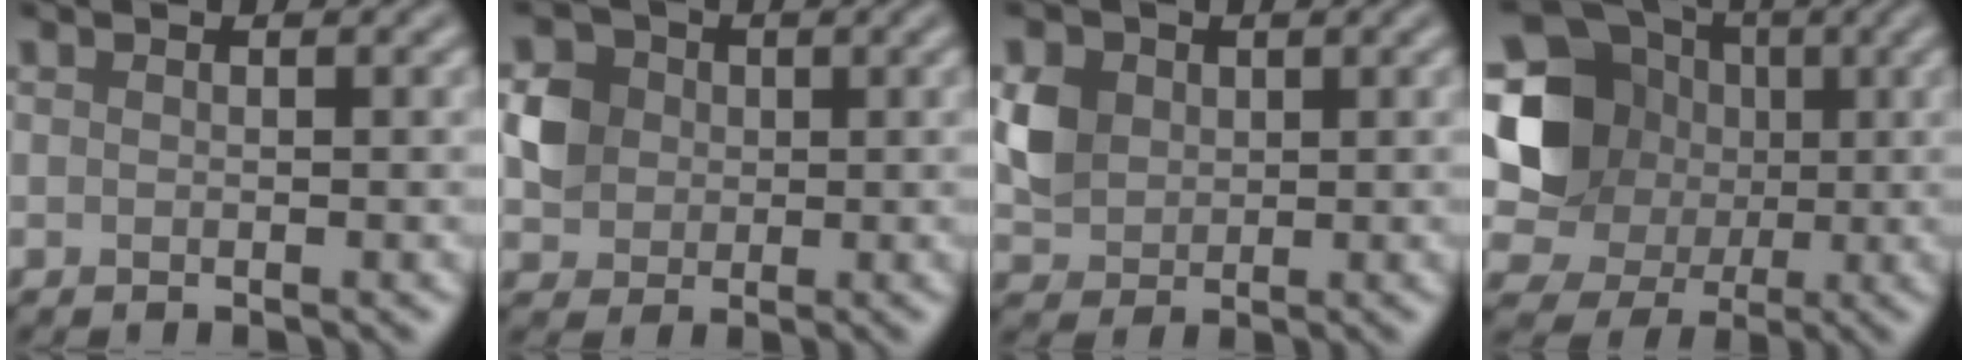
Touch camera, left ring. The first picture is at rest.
{"total": 3.1, "force": [0.3, 2.9, 1.0], "torque": [-0.013, 0.004, 0.006]}
{"total": 3.4, "force": [0.8, 2.9, 1.5], "torque": [-0.036, 0.000, 0.018]}
{"total": 12.3, "force": [1.3, 11.4, 4.7], "torque": [-0.127, 0.034, -0.001]}